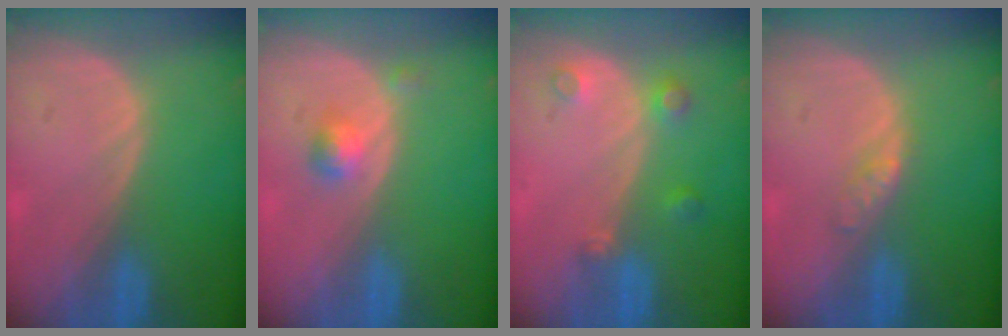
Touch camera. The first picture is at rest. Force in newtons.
{"total": 2.4, "press": 2.1, "slide": 1.1}
{"total": 3.4, "press": 3.0, "slide": 1.5}
{"total": 2.0, "press": 2.0, "slide": 0.1}